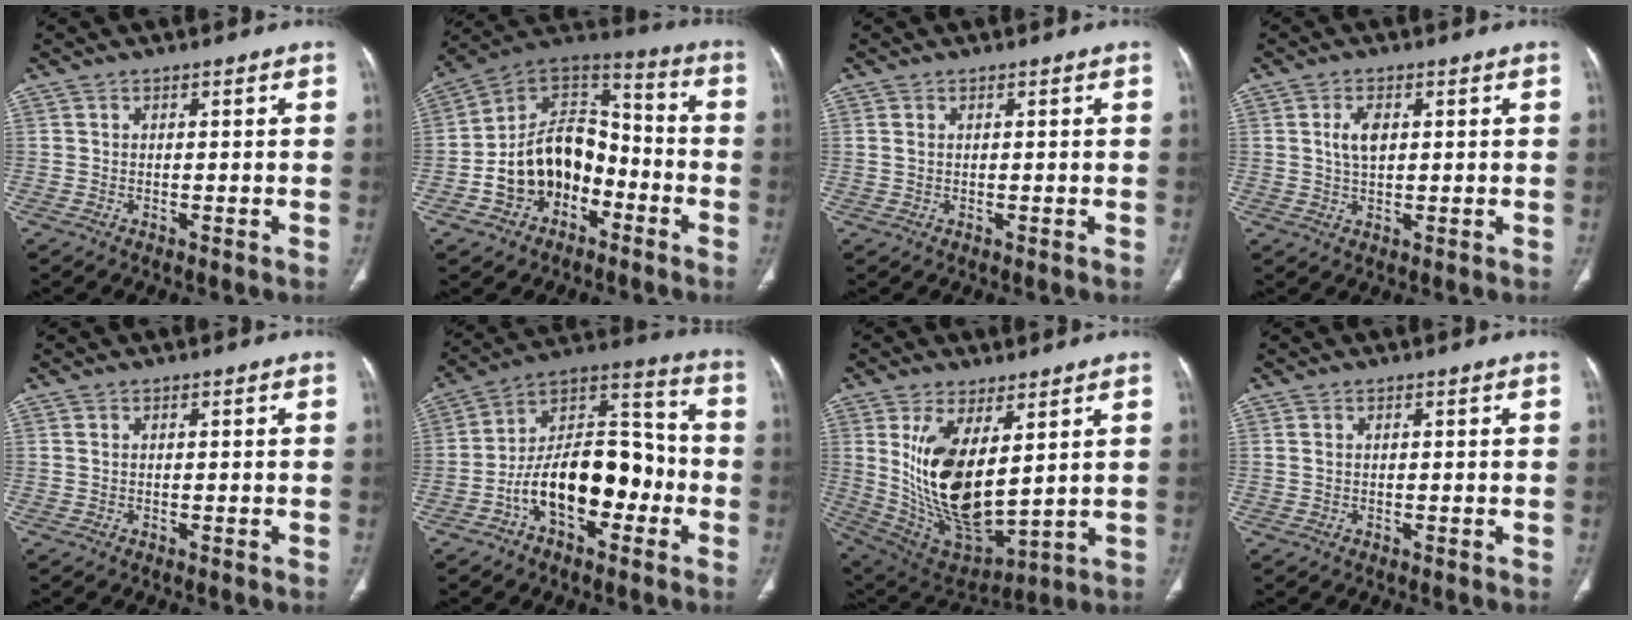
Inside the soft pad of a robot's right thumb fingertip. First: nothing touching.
{"total": 16.5, "force": [-5.6, 12.0, 9.9], "torque": [-0.126, 0.076, -0.098]}
{"total": 1.0, "force": [0.4, 0.6, 0.7], "torque": [-0.020, 0.006, 0.014]}
{"total": 3.9, "force": [1.0, 2.1, 3.2], "torque": [-0.060, -0.001, 0.019]}
{"total": 0.6, "force": [0.2, 0.3, 0.4], "torque": [-0.010, 0.007, 0.007]}
{"total": 18.6, "force": [-5.4, 10.5, 14.4], "torque": [-0.205, 0.062, -0.092]}
{"total": 18.1, "force": [4.3, 8.4, 15.5], "torque": [-0.280, -0.036, 0.109]}
{"total": 0.8, "force": [0.3, 0.5, 0.6], "torque": [-0.016, 0.006, 0.011]}